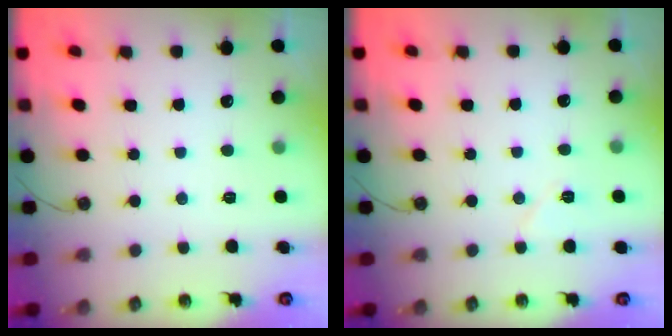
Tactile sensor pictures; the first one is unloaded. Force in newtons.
{"total": 4.5, "press": 4.0, "slide": 2.0}